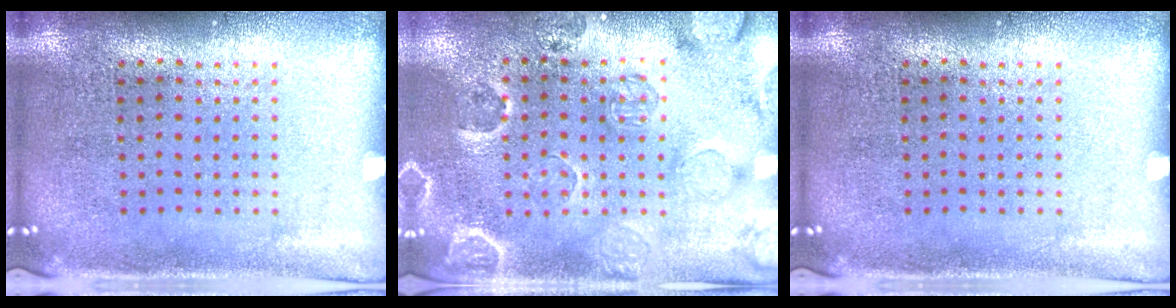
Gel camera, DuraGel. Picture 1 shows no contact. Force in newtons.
{"total": 2.4, "press": 2.1, "slide": 1.3}
{"total": 0.0}